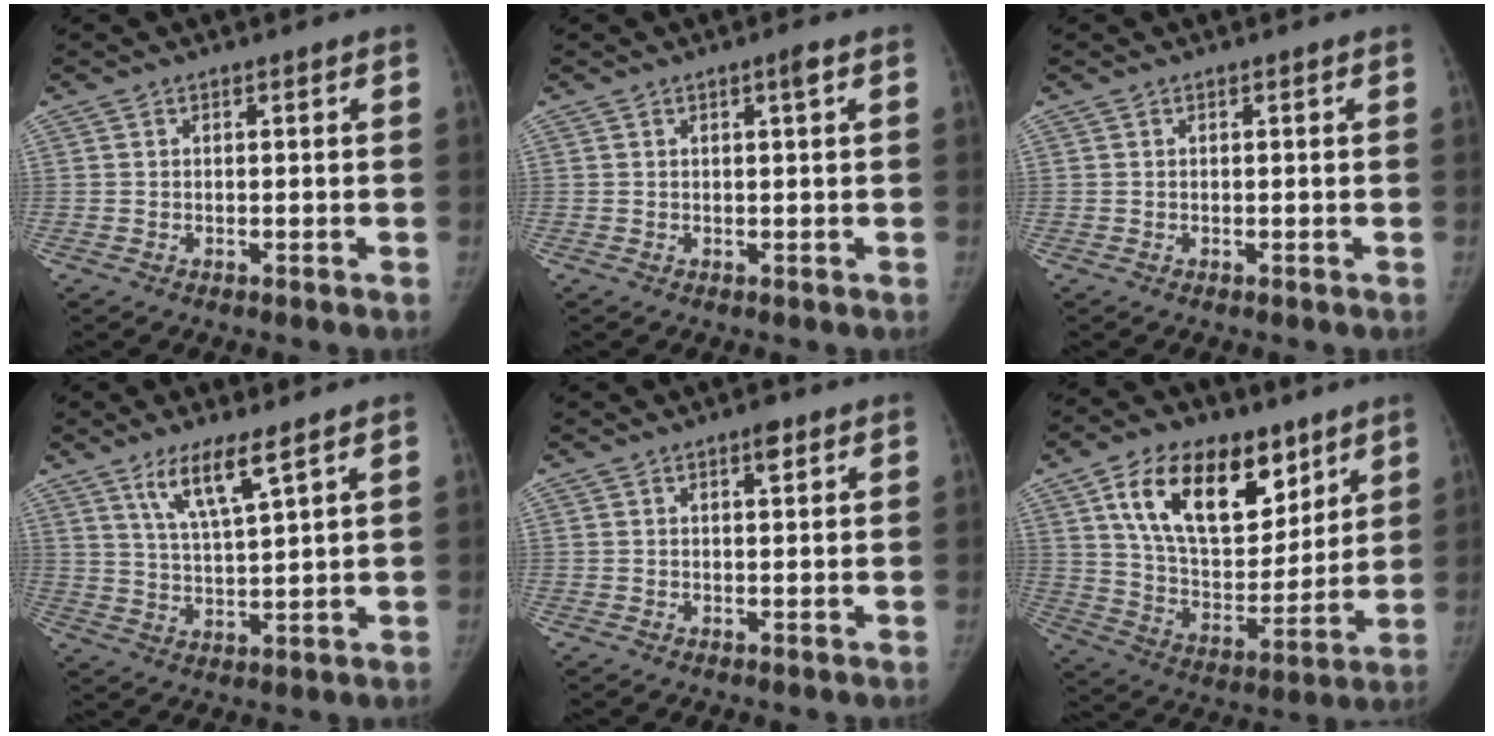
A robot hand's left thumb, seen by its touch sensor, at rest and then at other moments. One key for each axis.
{"total": 1.4, "fx": 0.6, "fy": 0.0, "fz": 1.2, "tx": -0.020, "ty": -0.001, "tz": 0.010}
{"total": 0.0}
{"total": 7.9, "fx": 5.0, "fy": 1.0, "fz": 6.1, "tx": -0.114, "ty": -0.032, "tz": 0.102}
{"total": 2.1, "fx": 1.3, "fy": 0.7, "fz": 1.5, "tx": -0.019, "ty": -0.006, "tz": 0.018}
{"total": 21.9, "fx": 11.2, "fy": 12.5, "fz": 14.1, "tx": -0.185, "ty": -0.044, "tz": 0.199}